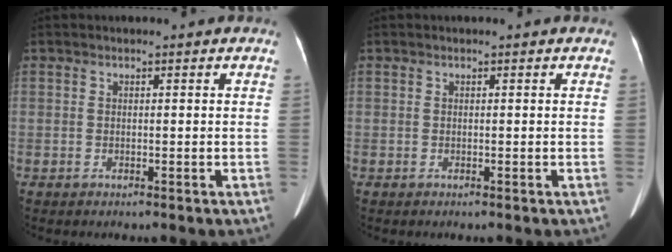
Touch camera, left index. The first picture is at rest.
{"total": 0.0}